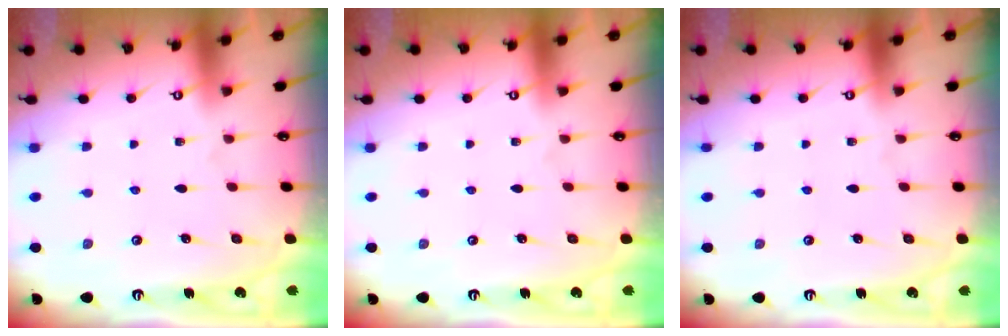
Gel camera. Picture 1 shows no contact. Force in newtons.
{"total": 0.0}
{"total": 0.0}